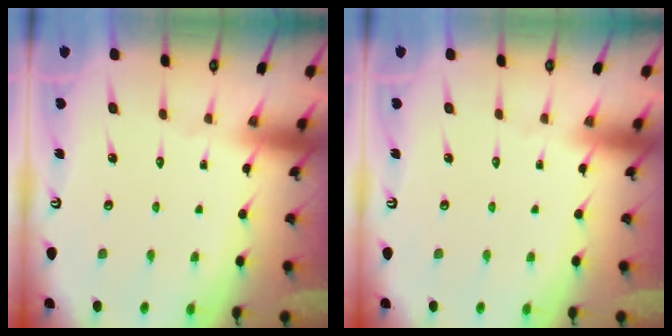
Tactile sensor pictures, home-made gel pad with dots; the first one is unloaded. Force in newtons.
{"total": 0.0}